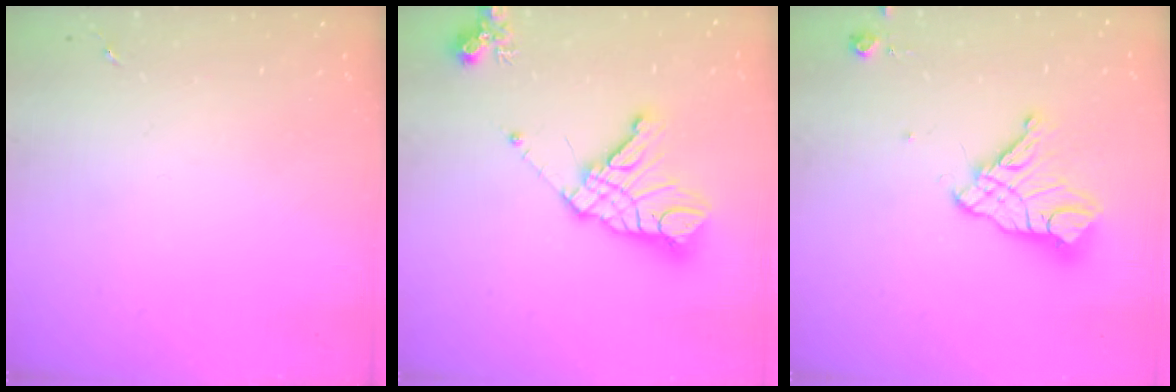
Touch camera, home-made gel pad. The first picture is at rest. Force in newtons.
{"total": 17.2, "press": 17.0, "slide": 2.4}
{"total": 14.6, "press": 14.5, "slide": 1.4}